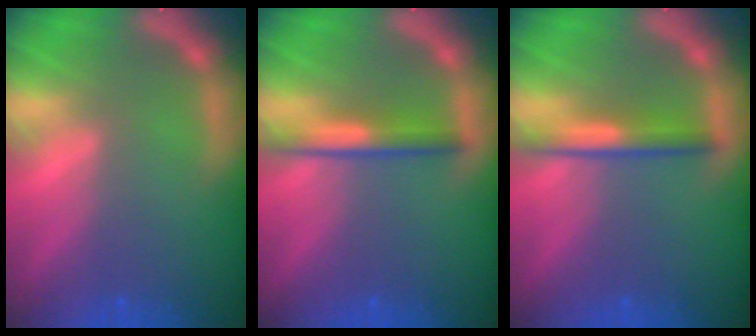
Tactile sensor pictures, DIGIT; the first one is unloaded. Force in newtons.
{"total": 3.0}
{"total": 3.0}